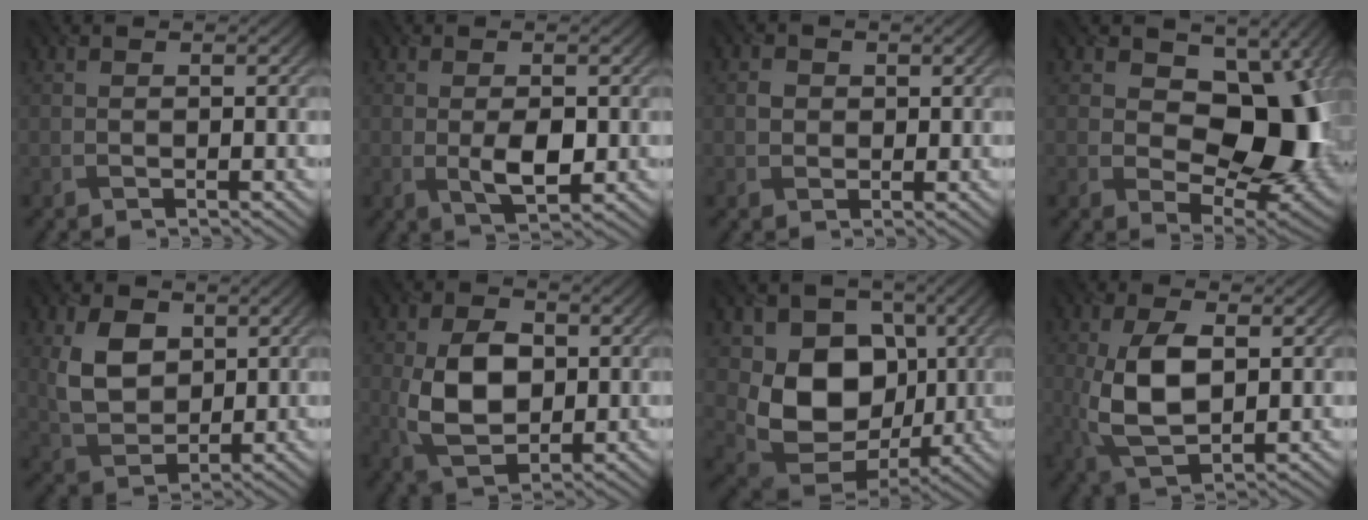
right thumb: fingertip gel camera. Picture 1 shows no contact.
{"total": 4.0, "force": [-0.4, 1.8, 3.6], "torque": [-0.067, -0.007, -0.003]}
{"total": 1.6, "force": [0.3, 1.5, 0.5], "torque": [-0.011, -0.002, 0.002]}
{"total": 15.1, "force": [1.9, 10.0, 11.1], "torque": [-0.143, -0.004, 0.032]}
{"total": 7.6, "force": [2.3, 5.3, 5.0], "torque": [-0.117, -0.003, 0.047]}
{"total": 8.6, "force": [0.0, 5.7, 6.5], "torque": [-0.140, -0.004, -0.005]}
{"total": 11.9, "force": [0.8, 9.3, 7.3], "torque": [-0.144, -0.025, 0.015]}
{"total": 8.8, "force": [0.5, 4.8, 7.4], "torque": [-0.169, -0.001, 0.011]}